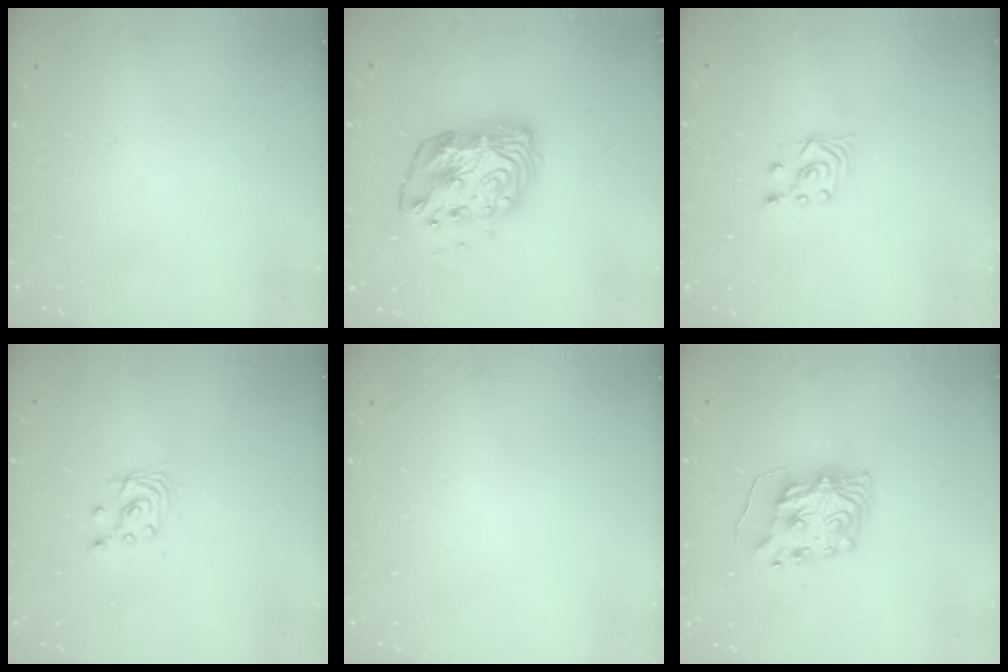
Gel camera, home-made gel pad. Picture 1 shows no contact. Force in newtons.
{"total": 14.1, "press": 14.1, "slide": 1.2}
{"total": 2.5, "press": 2.2, "slide": 1.2}
{"total": 2.9, "press": 2.9, "slide": 0.2}
{"total": 0.0}
{"total": 8.9, "press": 8.9, "slide": 0.9}